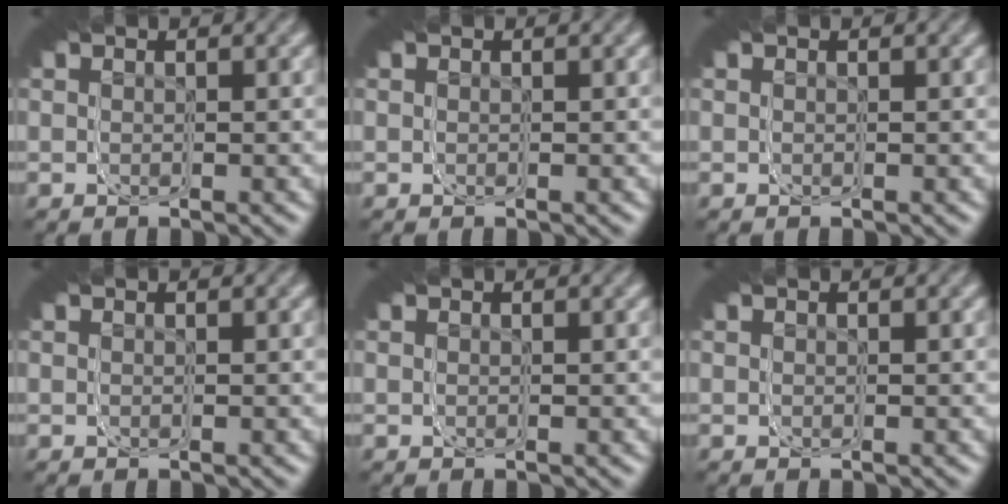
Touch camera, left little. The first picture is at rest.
{"total": 0.0}
{"total": 0.0}
{"total": 0.0}
{"total": 0.0}
{"total": 0.0}